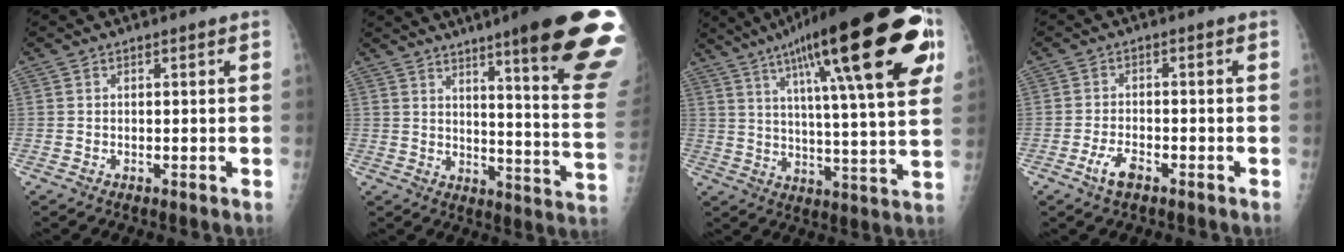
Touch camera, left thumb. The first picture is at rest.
{"total": 25.1, "force": [16.1, 2.4, 19.1], "torque": [-0.205, -0.086, 0.211]}
{"total": 30.5, "force": [13.8, 6.8, 26.4], "torque": [-0.362, -0.006, 0.207]}
{"total": 4.1, "force": [-2.5, 1.7, 2.8], "torque": [-0.059, 0.016, -0.044]}